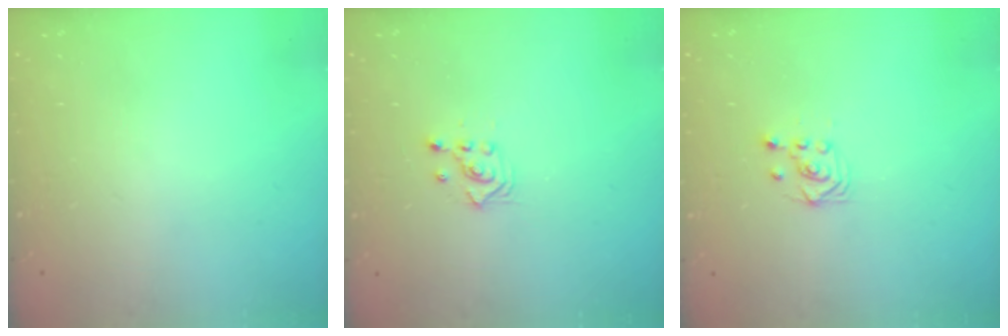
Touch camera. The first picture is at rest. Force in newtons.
{"total": 2.9, "press": 2.9, "slide": 0.2}
{"total": 2.5, "press": 2.2, "slide": 1.2}